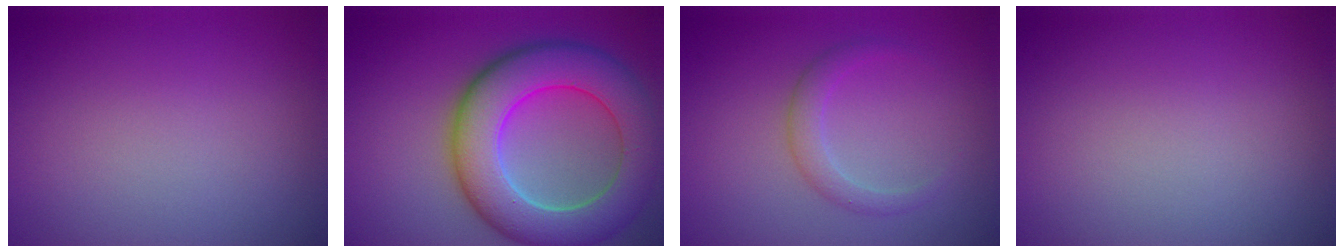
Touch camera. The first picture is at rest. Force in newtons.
{"total": 10.0, "press": 10.0, "slide": 0.5}
{"total": 1.9, "press": 1.9, "slide": 0.1}
{"total": 0.0}